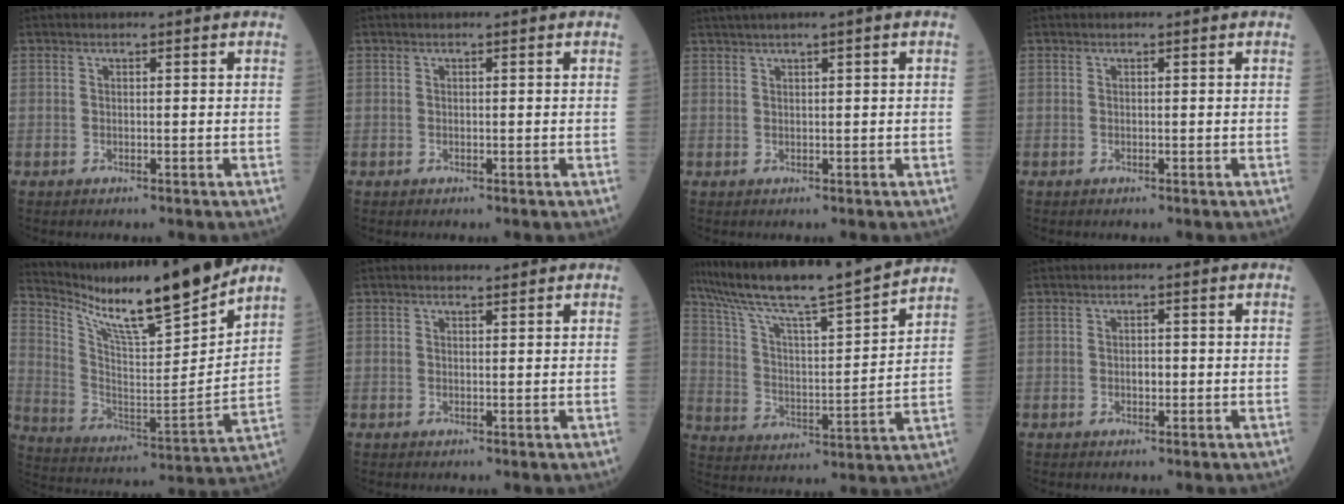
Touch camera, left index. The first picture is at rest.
{"total": 0.0}
{"total": 2.9, "force": [1.8, -0.5, 2.2], "torque": [-0.046, 0.015, 0.037]}
{"total": 0.0}
{"total": 17.8, "force": [15.3, -0.4, 9.2], "torque": [-0.173, -0.035, 0.260]}
{"total": 0.8, "force": [0.8, 0.1, 0.0], "torque": [-0.006, -0.003, 0.011]}
{"total": 19.4, "force": [16.8, -0.7, 9.7], "torque": [-0.171, -0.007, 0.274]}
{"total": 1.2, "force": [-0.3, 0.7, 0.9], "torque": [-0.015, 0.002, -0.005]}